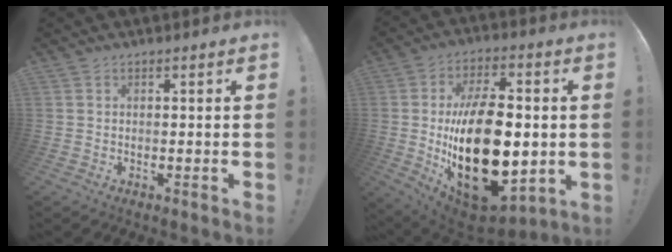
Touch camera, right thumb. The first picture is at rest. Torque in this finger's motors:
{"motor_torque": [0.74, 3.11, 2.77, 0.00, 1.06]}